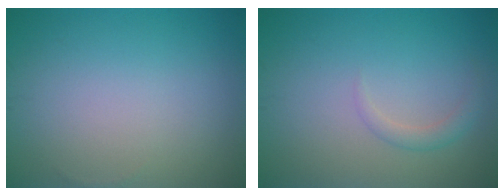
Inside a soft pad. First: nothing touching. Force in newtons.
{"total": 1.3, "press": 1.3, "slide": 0.1}